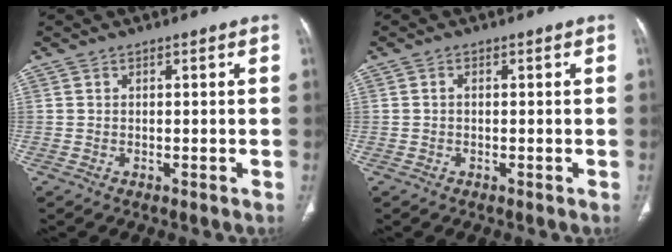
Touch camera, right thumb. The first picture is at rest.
{"total": 0.7, "force": [-0.1, 0.4, 0.5], "torque": [-0.009, 0.001, -0.004]}